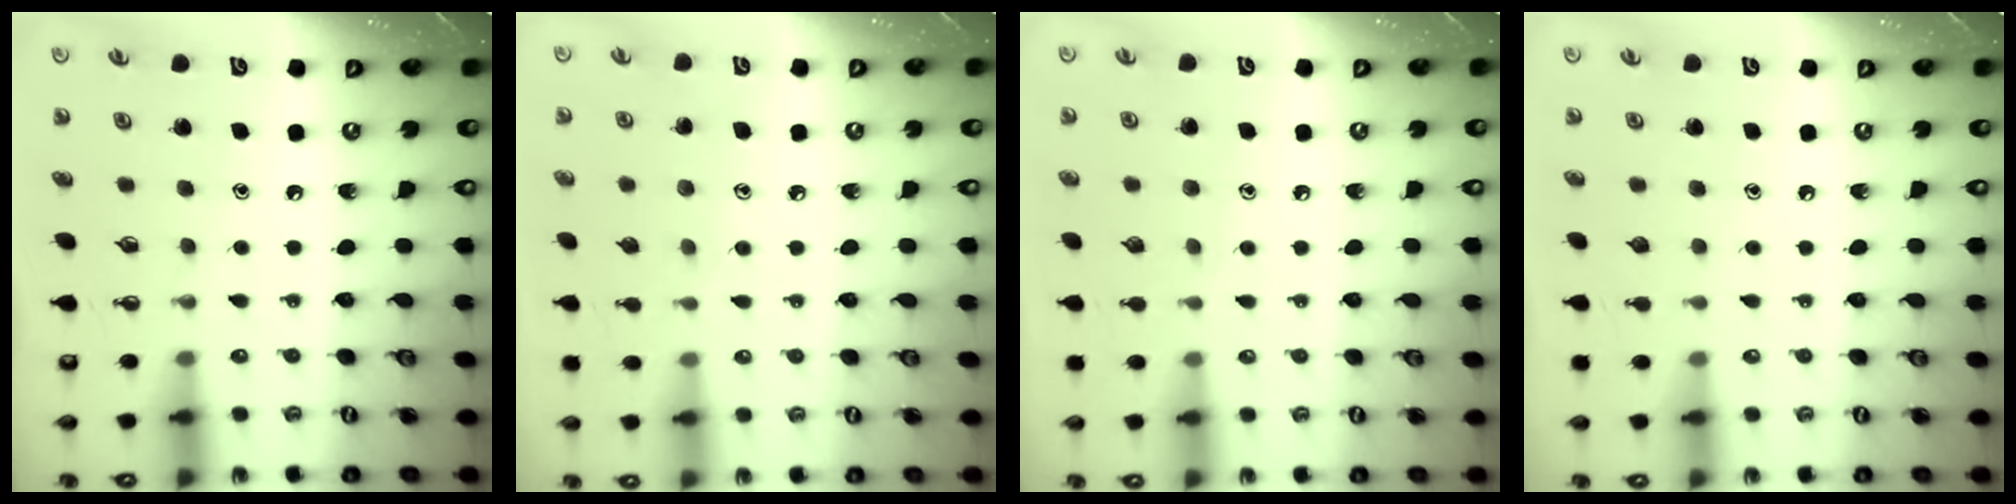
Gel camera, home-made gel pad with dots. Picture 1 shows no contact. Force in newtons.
{"total": 7.4, "press": 7.4, "slide": 0.4}
{"total": 5.6, "press": 5.5, "slide": 0.7}
{"total": 0.0}